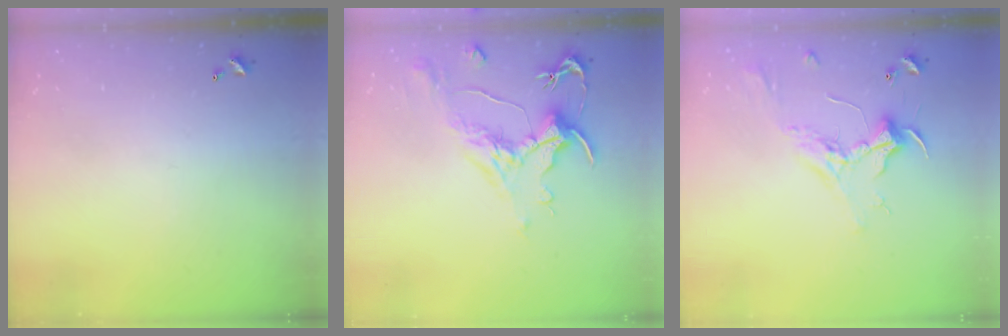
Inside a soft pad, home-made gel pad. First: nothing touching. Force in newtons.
{"total": 1.6, "press": 0.6, "slide": 1.4}
{"total": 2.5, "press": 2.3, "slide": 0.8}